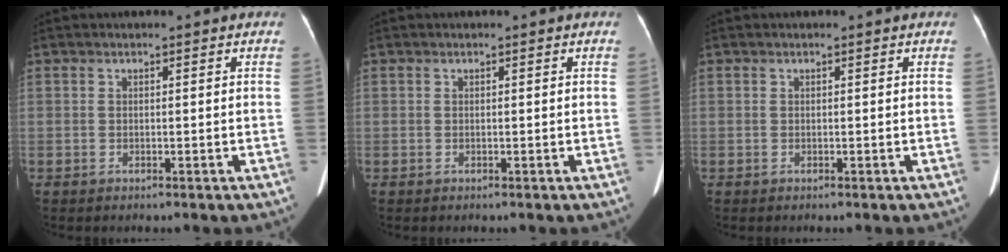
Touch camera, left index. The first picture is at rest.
{"total": 0.0}
{"total": 0.0}